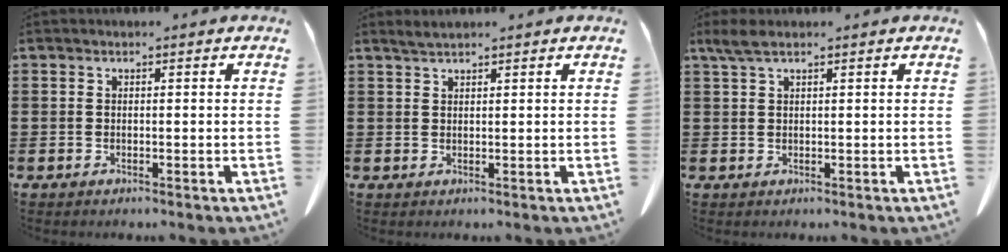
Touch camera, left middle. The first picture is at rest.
{"total": 1.3, "force": [1.2, 0.1, 0.6], "torque": [-0.014, 0.000, 0.023]}
{"total": 2.5, "force": [1.5, 0.6, 1.9], "torque": [-0.041, 0.003, 0.028]}